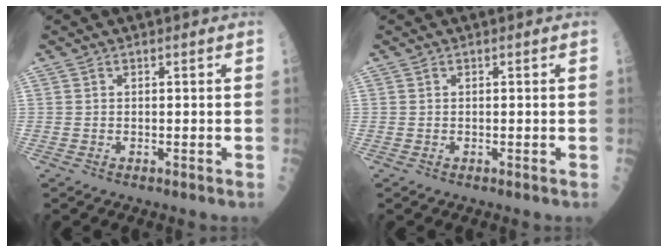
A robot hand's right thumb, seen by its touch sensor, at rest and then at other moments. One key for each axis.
{"total": 0.0}